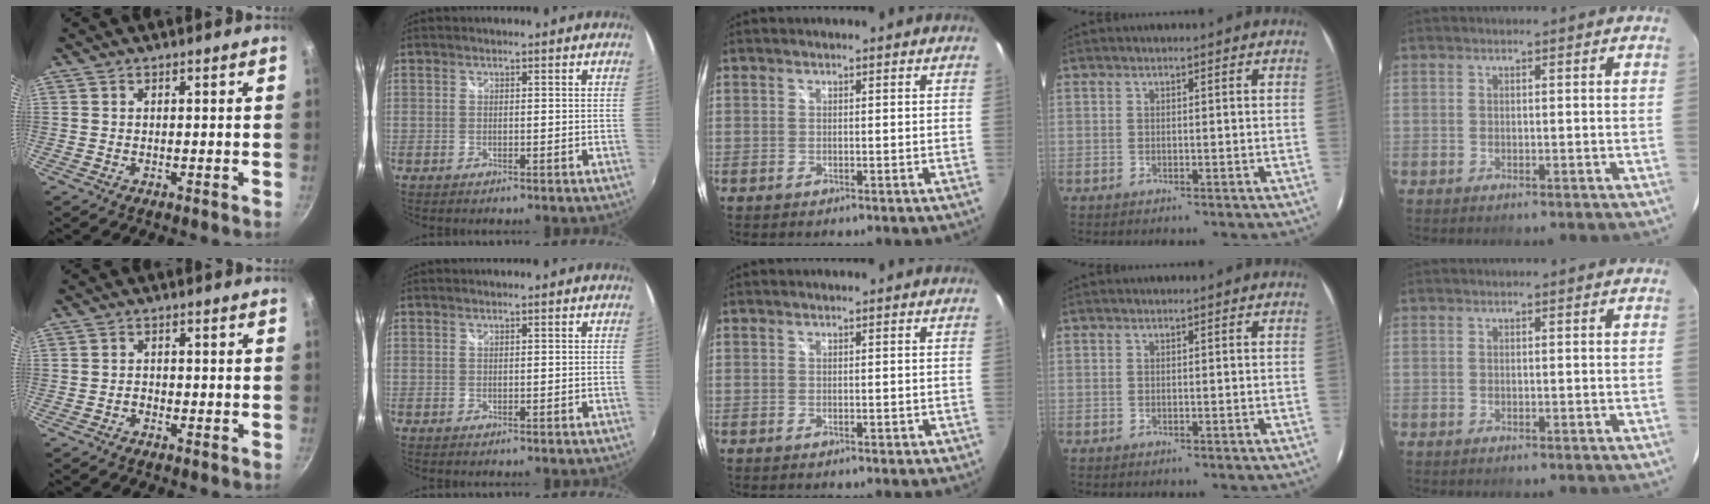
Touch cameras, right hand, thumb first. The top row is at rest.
{"thumb": {"total": 1.0, "force": [-0.8, 0.6, 0.4], "torque": [-0.006, 0.008, -0.015]}, "middle": {"total": 1.0, "force": [-0.4, 0.6, 0.6], "torque": [-0.006, 0.000, -0.006]}}